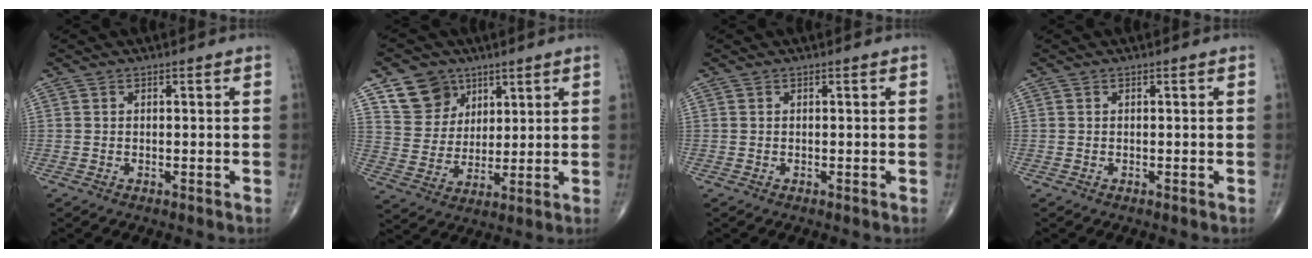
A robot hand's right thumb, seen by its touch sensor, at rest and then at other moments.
{"total": 9.7, "force": [5.7, 7.6, 2.2], "torque": [-0.007, -0.034, 0.112]}
{"total": 0.0}
{"total": 0.0}